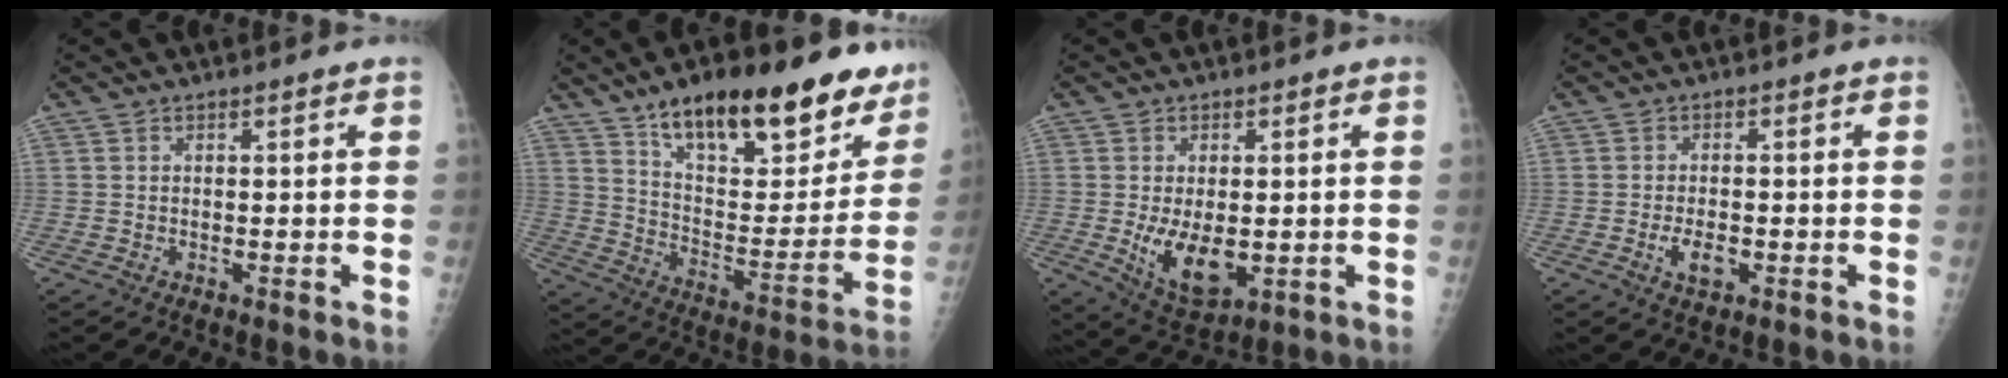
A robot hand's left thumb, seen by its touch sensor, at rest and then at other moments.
{"total": 26.2, "force": [17.9, 10.5, 16.0], "torque": [-0.184, -0.064, 0.274]}
{"total": 9.2, "force": [-1.2, 5.2, 7.5], "torque": [-0.114, -0.017, -0.004]}
{"total": 3.8, "force": [-1.3, 2.2, 2.9], "torque": [-0.048, 0.001, -0.019]}